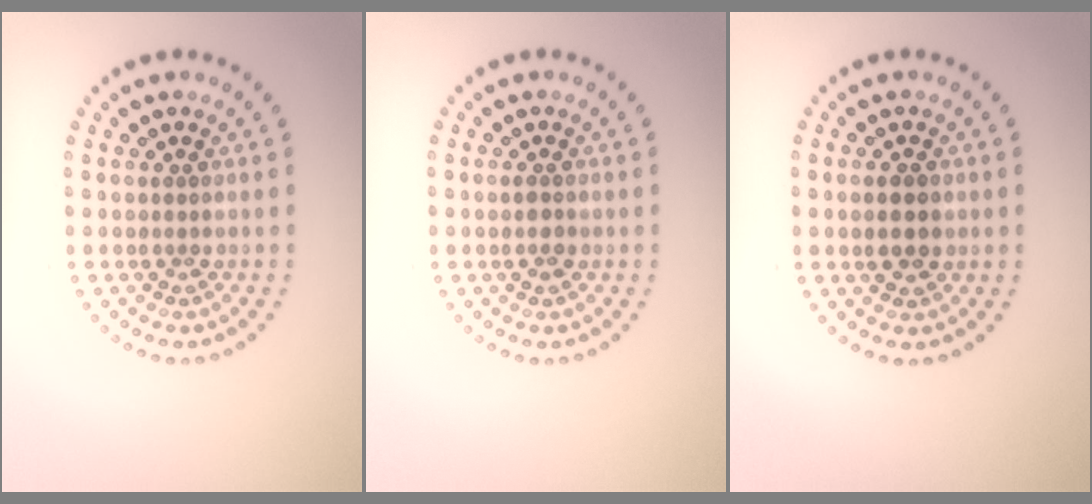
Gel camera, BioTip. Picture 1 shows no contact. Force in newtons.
{"total": 1.1, "press": 1.1, "slide": 0.2}
{"total": 2.2, "press": 2.1, "slide": 0.1}